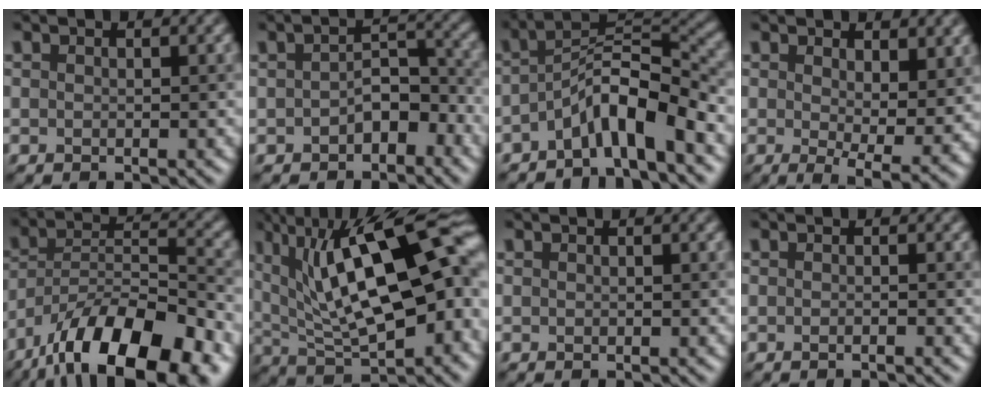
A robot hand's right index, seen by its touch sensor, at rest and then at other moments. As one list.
[{"total": 3.4, "force": [-1.4, 2.0, 2.4], "torque": [-0.040, 0.009, -0.023]}, {"total": 6.7, "force": [-3.2, 1.7, 5.6], "torque": [-0.092, 0.014, -0.068]}, {"total": 6.2, "force": [1.0, 2.2, 5.7], "torque": [-0.092, -0.025, 0.024]}, {"total": 14.4, "force": [-9.7, 5.0, 9.5], "torque": [-0.165, 0.013, -0.169]}, {"total": 17.4, "force": [4.7, 7.5, 15.0], "torque": [-0.228, 0.006, 0.078]}, {"total": 0.0}, {"total": 0.9, "force": [-0.2, 0.3, 0.9], "torque": [-0.012, -0.006, -0.011]}]